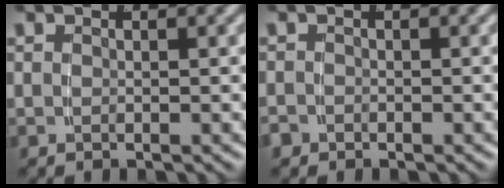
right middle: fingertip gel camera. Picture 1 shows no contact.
{"total": 1.2, "force": [-1.1, 0.6, -0.1], "torque": [-0.001, -0.011, -0.014]}